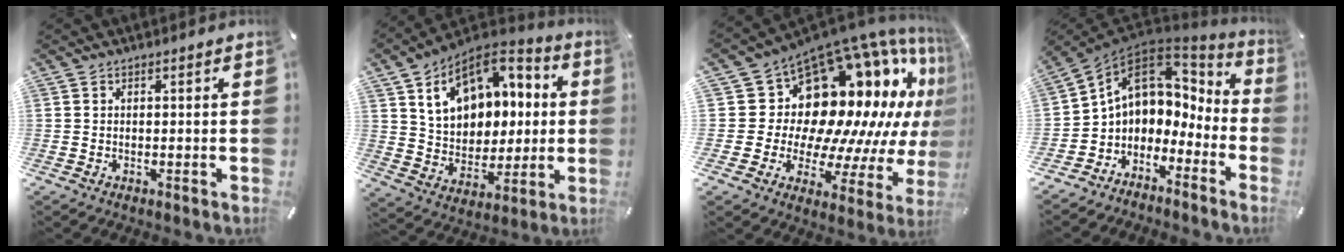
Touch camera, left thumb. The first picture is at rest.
{"total": 15.9, "force": [5.7, 12.7, 7.6], "torque": [-0.122, -0.019, 0.111]}
{"total": 18.8, "force": [9.4, 12.3, 10.6], "torque": [-0.130, -0.131, 0.185]}
{"total": 8.8, "force": [2.2, 7.7, 3.6], "torque": [-0.073, -0.016, 0.042]}